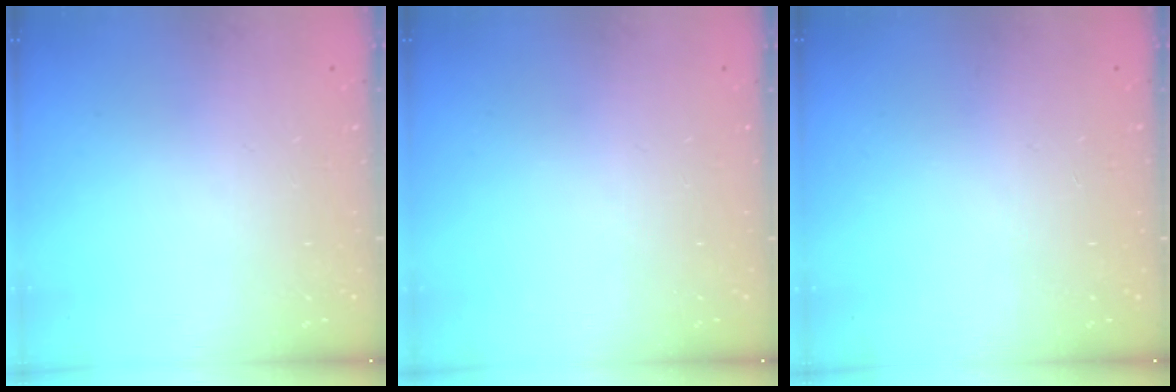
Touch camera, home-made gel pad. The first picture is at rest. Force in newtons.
{"total": 0.0}
{"total": 1.1, "press": 1.1, "slide": 0.3}